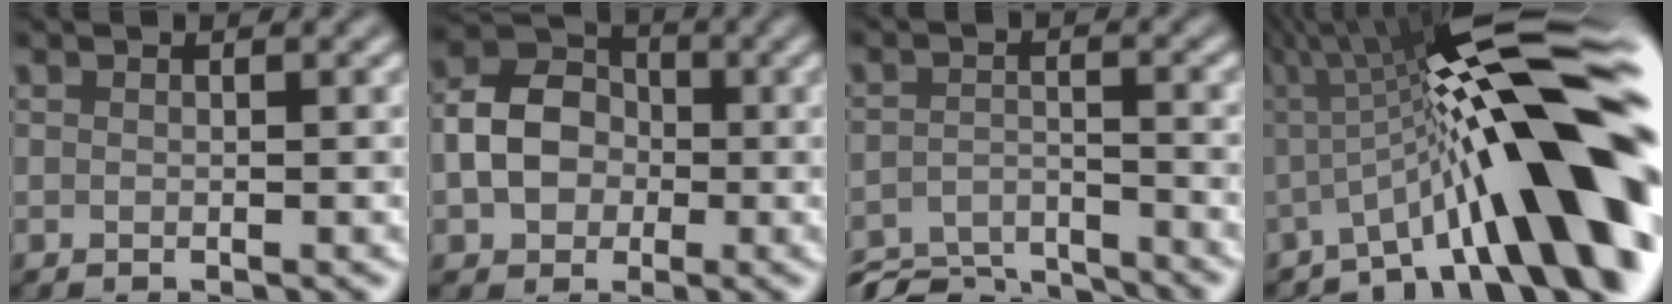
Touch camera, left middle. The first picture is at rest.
{"total": 5.2, "force": [-0.9, 4.2, 3.1], "torque": [-0.056, 0.009, -0.025]}
{"total": 6.2, "force": [-5.8, 1.4, 1.8], "torque": [-0.034, -0.014, -0.108]}
{"total": 15.3, "force": [-2.4, 2.9, 14.8], "torque": [-0.191, 0.036, -0.047]}